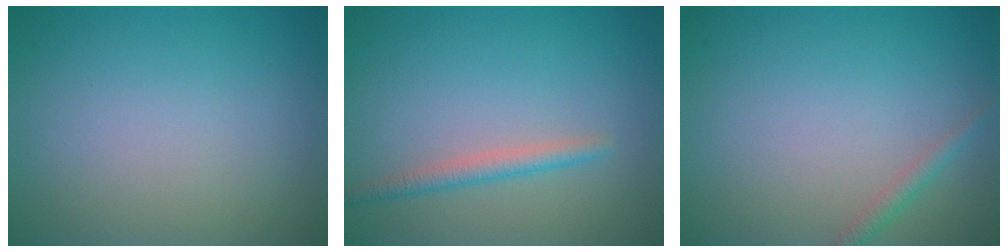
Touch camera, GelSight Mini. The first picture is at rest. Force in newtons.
{"total": 1.9, "press": 1.9, "slide": 0.0}
{"total": 1.2, "press": 1.2, "slide": 0.1}